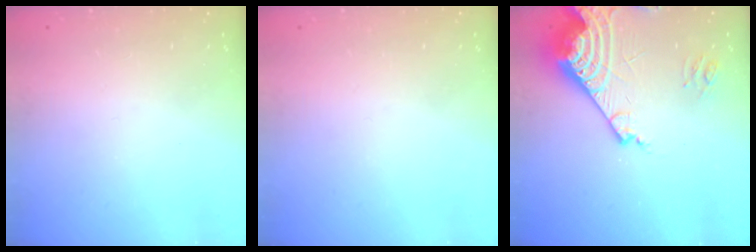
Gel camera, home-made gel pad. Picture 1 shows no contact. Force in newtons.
{"total": 0.0}
{"total": 21.1, "press": 20.9, "slide": 2.6}